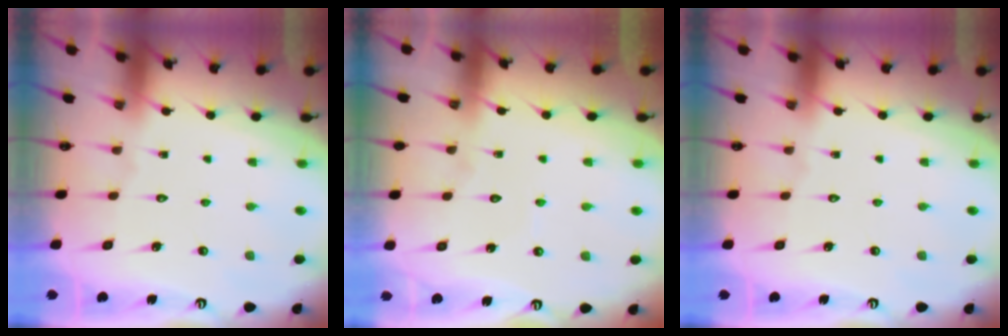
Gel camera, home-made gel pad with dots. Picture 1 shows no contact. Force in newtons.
{"total": 2.7, "press": 2.7, "slide": 0.2}
{"total": 0.0}